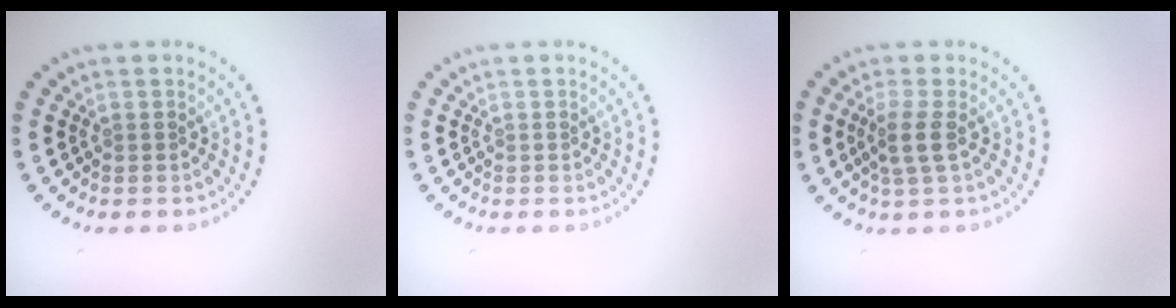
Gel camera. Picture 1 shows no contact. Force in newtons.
{"total": 0.0}
{"total": 2.2, "press": 1.9, "slide": 1.2}